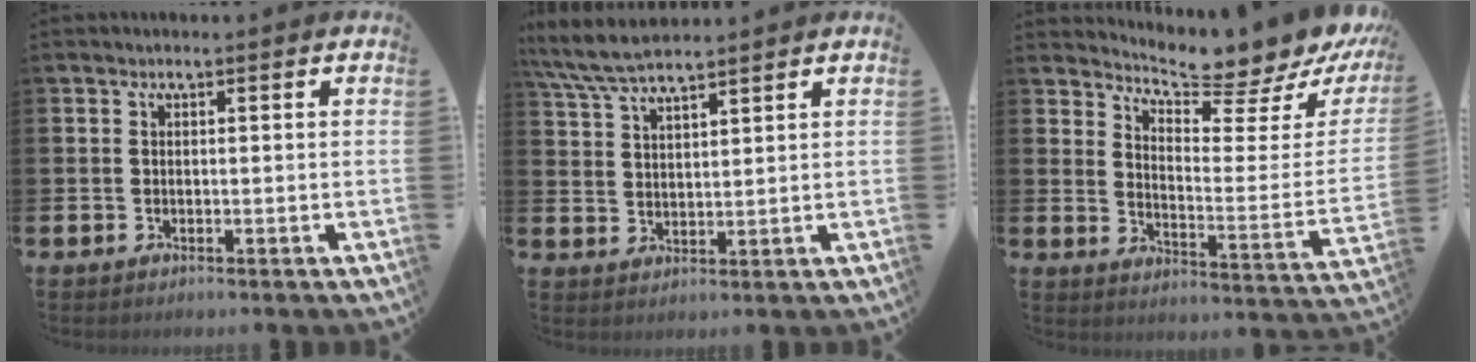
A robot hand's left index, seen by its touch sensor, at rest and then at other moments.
{"total": 6.4, "force": [5.9, 0.7, 2.3], "torque": [-0.068, -0.019, 0.110]}
{"total": 7.1, "force": [6.9, 0.6, 1.6], "torque": [-0.041, -0.080, 0.110]}